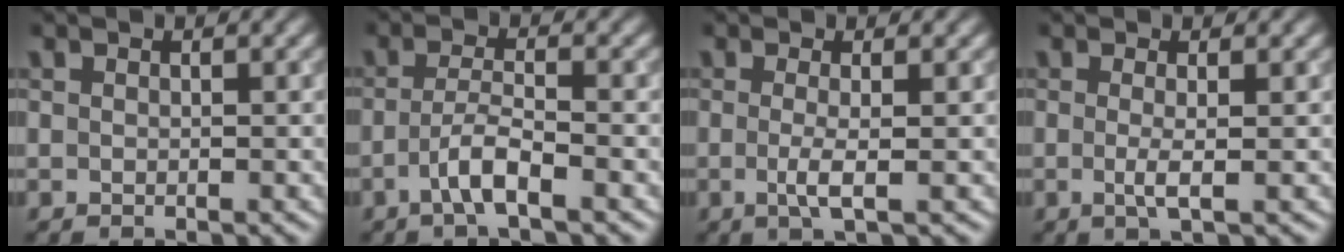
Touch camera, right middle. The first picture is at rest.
{"total": 3.0, "force": [-1.5, 0.5, 2.5], "torque": [-0.050, 0.009, -0.035]}
{"total": 2.4, "force": [-0.3, 0.5, 2.4], "torque": [-0.046, -0.006, -0.008]}
{"total": 2.0, "force": [-0.2, 0.4, 2.0], "torque": [-0.040, -0.005, -0.006]}